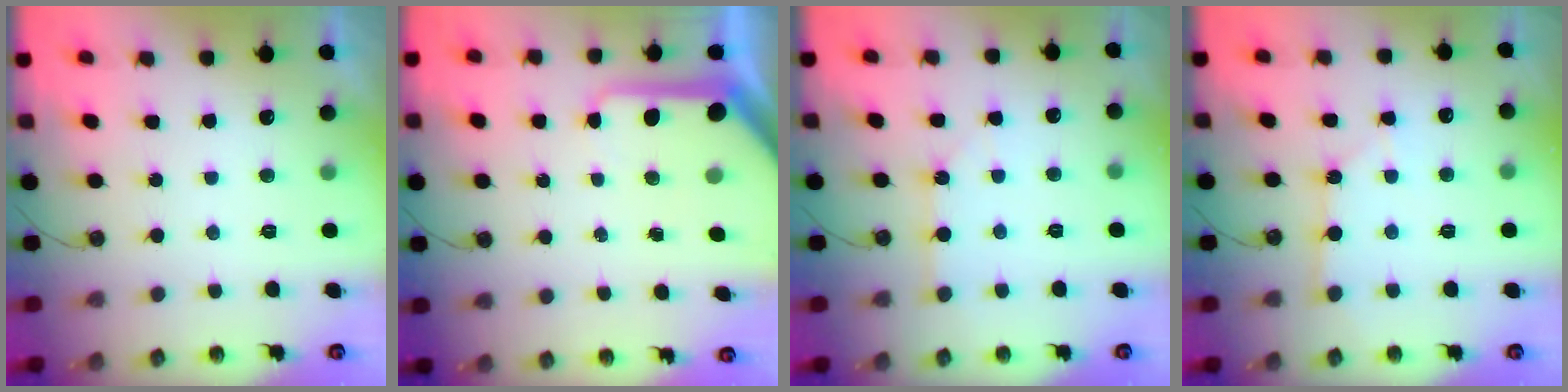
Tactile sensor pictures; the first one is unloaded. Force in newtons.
{"total": 9.8, "press": 9.8, "slide": 1.1}
{"total": 1.8, "press": 1.8, "slide": 0.1}
{"total": 2.1, "press": 2.1, "slide": 0.3}